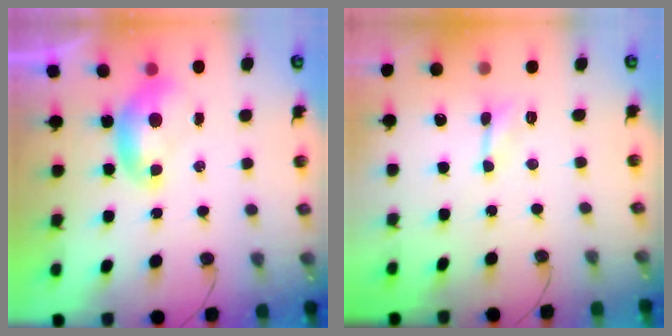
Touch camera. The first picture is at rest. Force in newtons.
{"total": 2.2, "press": 2.1, "slide": 0.5}